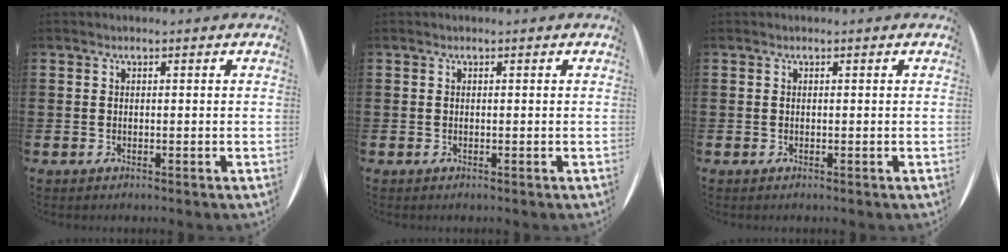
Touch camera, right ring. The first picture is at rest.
{"total": 0.0}
{"total": 0.0}